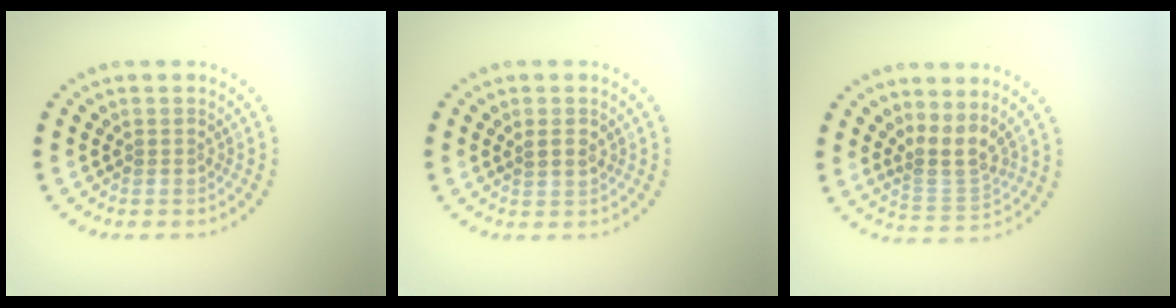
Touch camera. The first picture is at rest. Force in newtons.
{"total": 0.9, "press": 0.8, "slide": 0.3}
{"total": 2.7, "press": 1.9, "slide": 2.0}